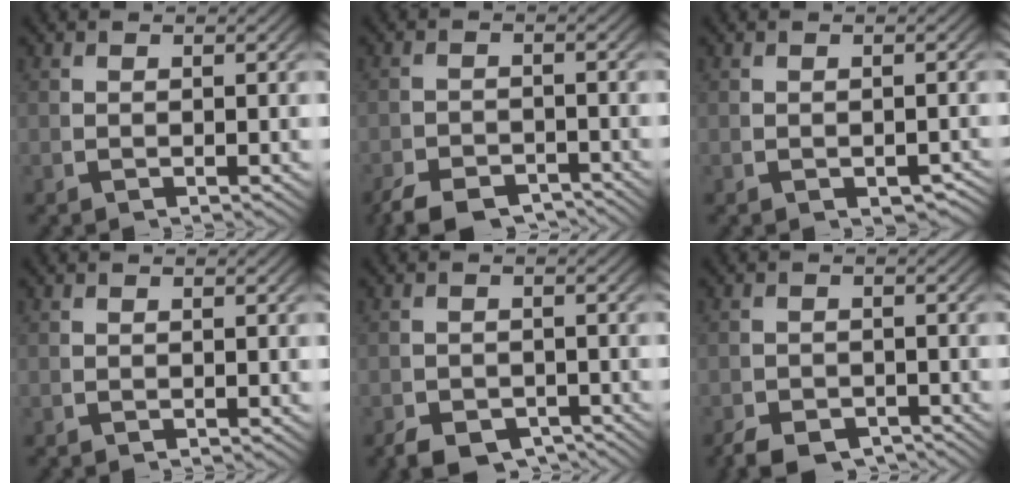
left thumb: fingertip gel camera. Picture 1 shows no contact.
{"total": 4.4, "force": [-4.0, 1.6, 1.3], "torque": [-0.013, -0.018, -0.064]}
{"total": 1.4, "force": [-0.9, 0.8, 0.7], "torque": [-0.013, -0.008, -0.009]}
{"total": 0.0}
{"total": 4.4, "force": [-3.5, 2.3, 1.5], "torque": [-0.016, -0.027, -0.051]}
{"total": 3.4, "force": [-3.0, 1.3, 1.0], "torque": [-0.007, -0.017, -0.049]}